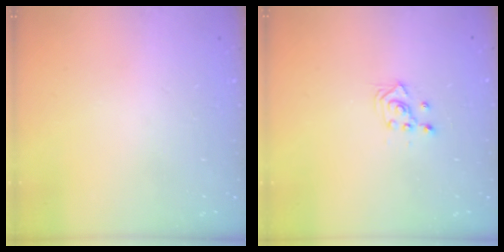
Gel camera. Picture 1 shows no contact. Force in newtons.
{"total": 2.4, "press": 2.2, "slide": 0.8}